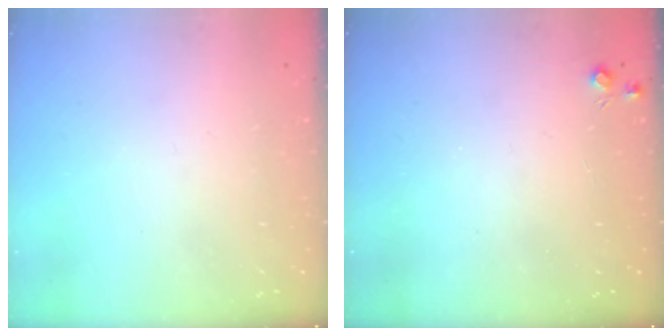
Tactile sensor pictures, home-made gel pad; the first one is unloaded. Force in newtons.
{"total": 4.0, "press": 3.9, "slide": 0.6}